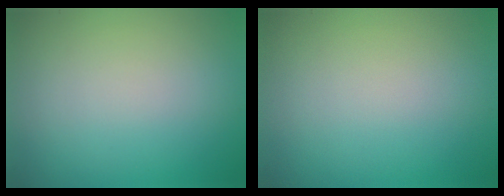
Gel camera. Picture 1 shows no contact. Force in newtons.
{"total": 0.0}